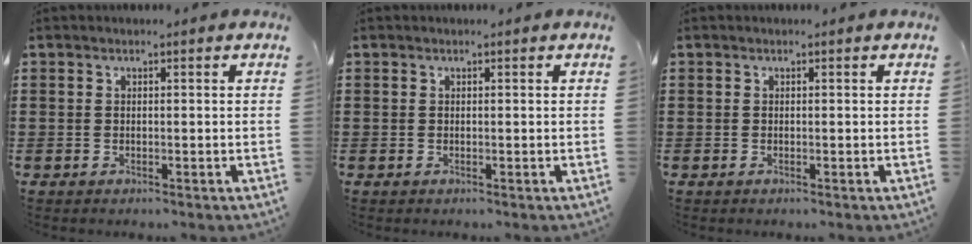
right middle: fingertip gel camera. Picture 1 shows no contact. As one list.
[{"total": 0.0}, {"total": 0.0}]